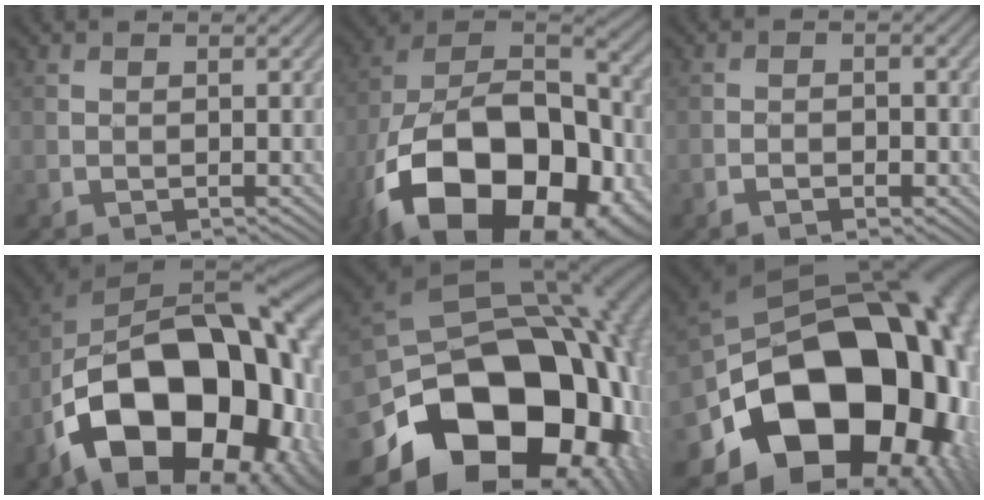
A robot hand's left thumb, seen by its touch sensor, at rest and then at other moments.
{"total": 22.8, "force": [-10.7, 13.4, 15.1], "torque": [-0.296, -0.036, -0.157]}
{"total": 2.2, "force": [-1.2, 1.1, 1.5], "torque": [-0.021, 0.002, -0.022]}
{"total": 22.7, "force": [-7.5, 13.1, 17.0], "torque": [-0.313, -0.045, -0.091]}
{"total": 22.4, "force": [-7.3, 15.5, 14.4], "torque": [-0.273, -0.049, -0.102]}
{"total": 22.1, "force": [-6.2, 15.4, 14.6], "torque": [-0.255, -0.053, -0.072]}